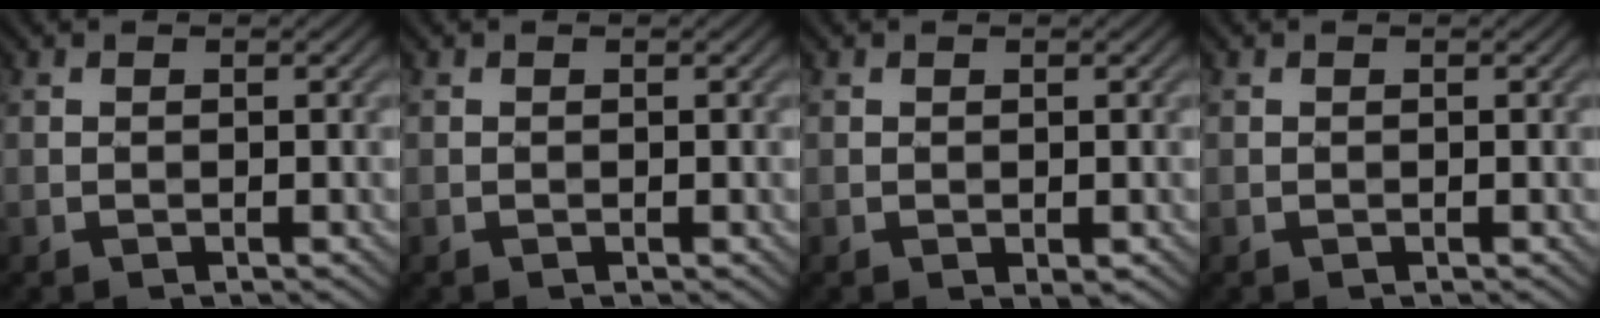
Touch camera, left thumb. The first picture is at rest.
{"total": 0.0}
{"total": 0.6, "force": [0.0, 0.3, 0.5], "torque": [-0.009, -0.001, 0.001]}
{"total": 0.0}